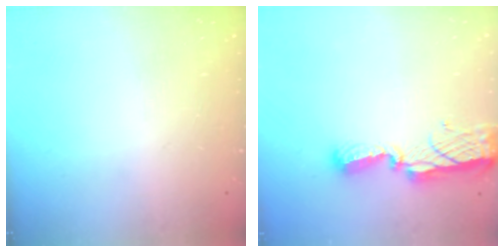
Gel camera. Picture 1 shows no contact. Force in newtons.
{"total": 8.3, "press": 8.3, "slide": 0.8}